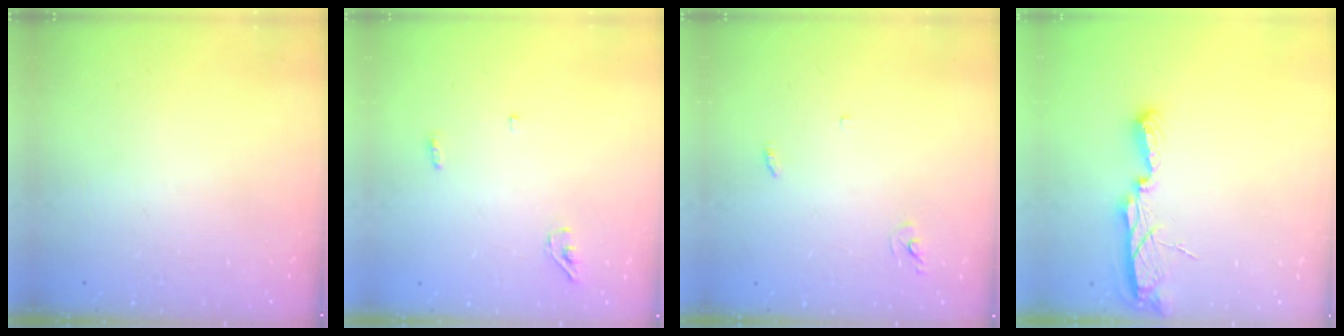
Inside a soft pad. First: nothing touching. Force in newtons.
{"total": 3.4, "press": 3.3, "slide": 1.0}
{"total": 2.9, "press": 2.9, "slide": 0.2}
{"total": 7.5, "press": 7.5, "slide": 0.8}